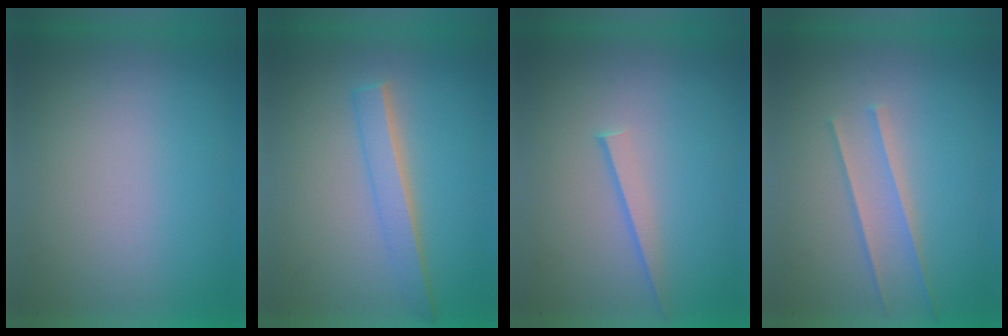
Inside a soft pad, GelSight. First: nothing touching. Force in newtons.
{"total": 2.2}
{"total": 1.1}
{"total": 1.5}